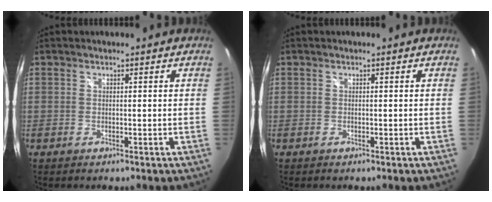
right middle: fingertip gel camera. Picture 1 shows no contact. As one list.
[{"total": 0.0}]